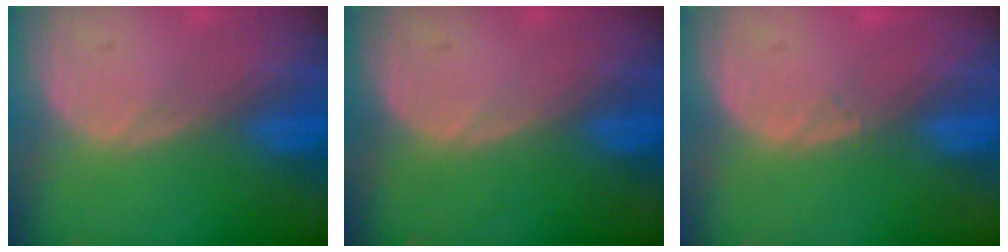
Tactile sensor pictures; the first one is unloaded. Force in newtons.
{"total": 0.0}
{"total": 0.6, "press": 0.5, "slide": 0.4}